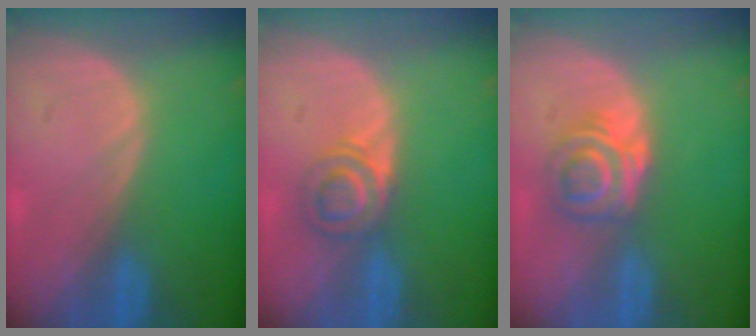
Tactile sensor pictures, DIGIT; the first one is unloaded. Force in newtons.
{"total": 4.4, "press": 4.3, "slide": 0.9}
{"total": 6.2, "press": 5.1, "slide": 3.6}